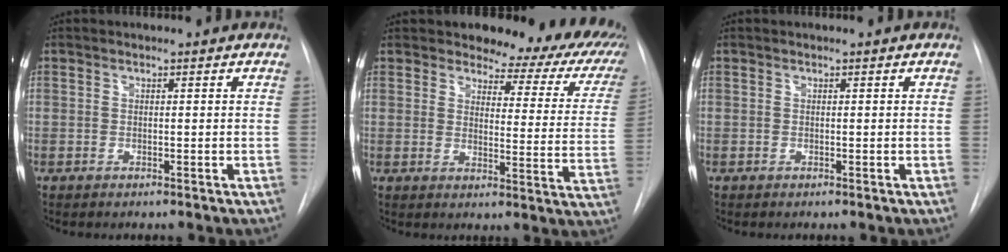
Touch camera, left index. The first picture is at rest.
{"total": 16.9, "force": [14.5, 5.8, 6.4], "torque": [-0.049, -0.052, 0.147]}
{"total": 0.0}